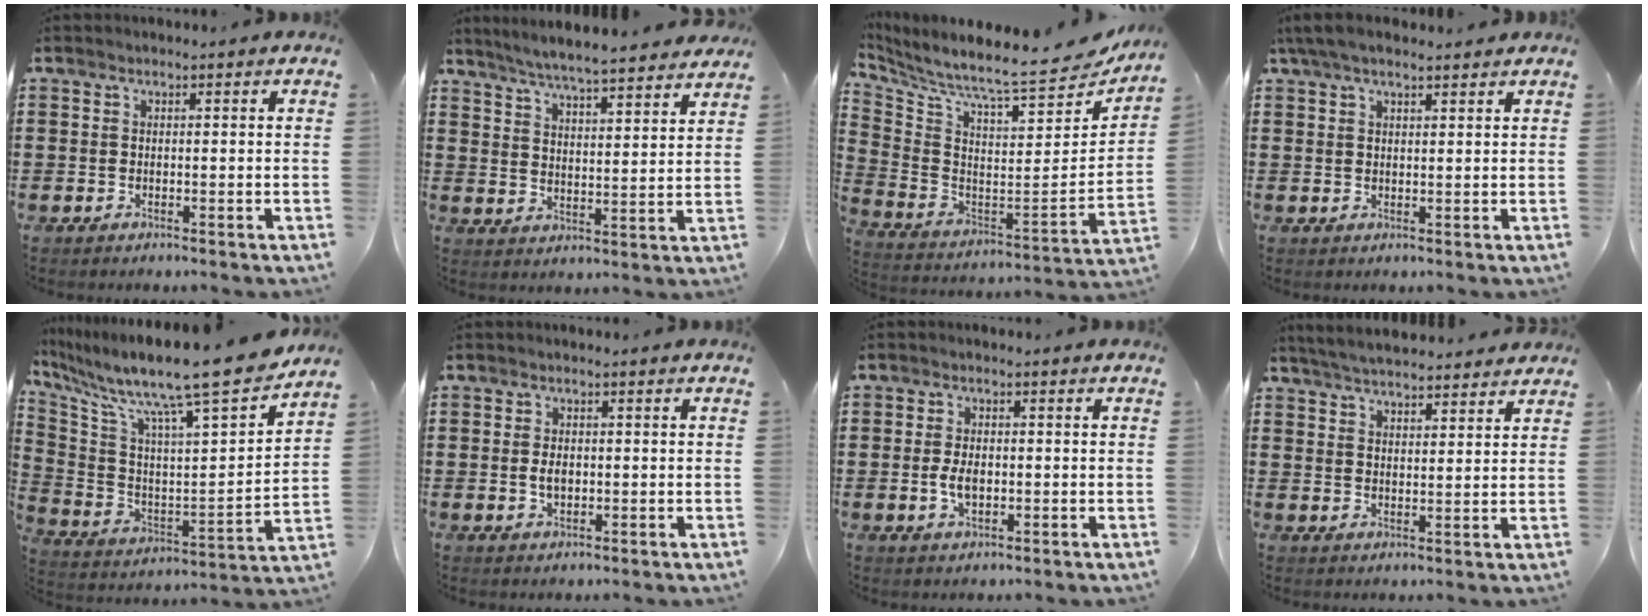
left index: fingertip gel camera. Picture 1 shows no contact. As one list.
[{"total": 5.3, "force": [5.1, -0.4, 1.4], "torque": [-0.049, -0.034, 0.086]}, {"total": 7.0, "force": [6.6, -0.4, 2.2], "torque": [-0.076, -0.081, 0.101]}, {"total": 3.8, "force": [2.8, 0.9, 2.4], "torque": [-0.053, 0.005, 0.053]}, {"total": 13.4, "force": [11.5, -0.2, 6.8], "torque": [-0.147, -0.091, 0.178]}, {"total": 2.4, "force": [0.0, 1.3, 2.0], "torque": [-0.040, 0.004, -0.001]}, {"total": 3.6, "force": [-0.3, 1.9, 3.0], "torque": [-0.066, 0.001, -0.007]}, {"total": 4.4, "force": [4.3, 0.1, 0.9], "torque": [-0.030, -0.014, 0.078]}]